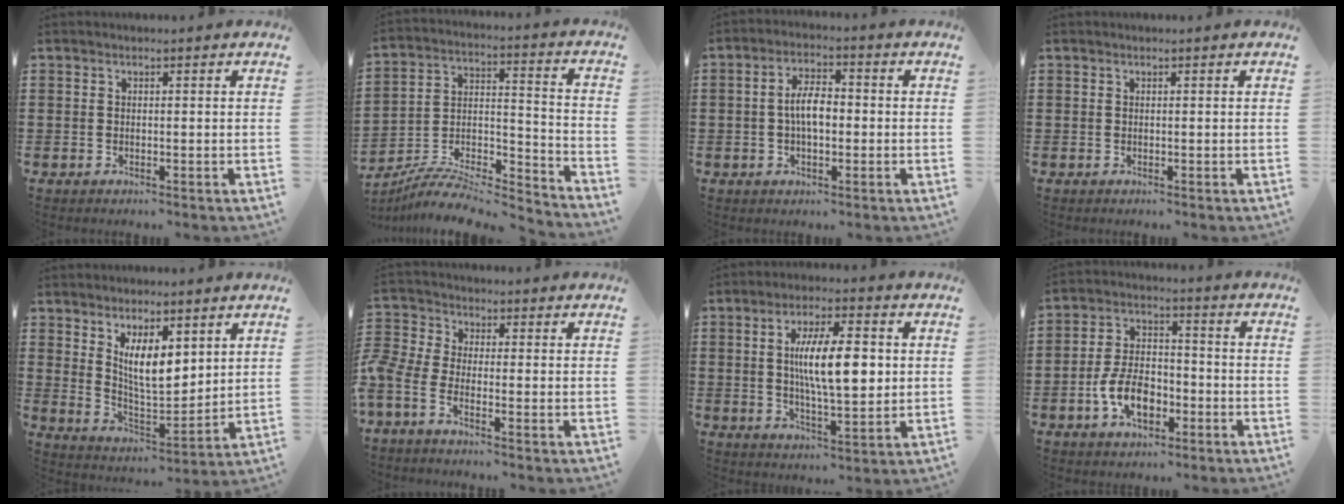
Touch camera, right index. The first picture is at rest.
{"total": 7.8, "force": [-7.2, 1.7, 2.5], "torque": [-0.039, 0.008, -0.142]}
{"total": 5.3, "force": [-0.5, 2.2, 4.8], "torque": [-0.094, 0.002, -0.011]}
{"total": 0.0}
{"total": 7.5, "force": [4.2, 2.7, 5.6], "torque": [-0.113, -0.019, 0.075]}
{"total": 3.1, "force": [-2.3, 0.5, 2.0], "torque": [-0.068, -0.012, -0.054]}
{"total": 10.6, "force": [1.3, 3.2, 10.0], "torque": [-0.187, 0.003, 0.019]}
{"total": 8.1, "force": [-3.1, 4.6, 5.9], "torque": [-0.137, 0.002, -0.061]}